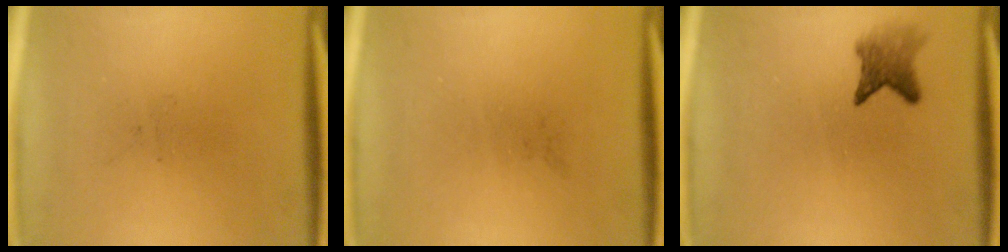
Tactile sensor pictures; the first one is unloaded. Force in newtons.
{"total": 0.0}
{"total": 3.1}